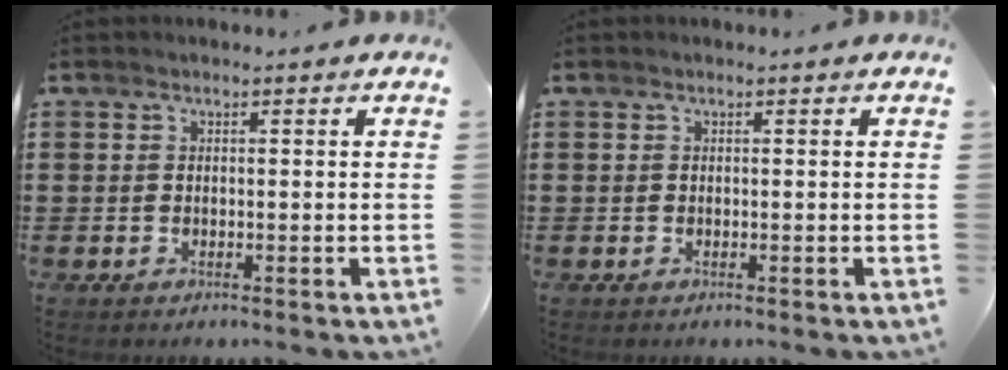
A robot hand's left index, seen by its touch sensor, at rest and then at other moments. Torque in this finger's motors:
{"motor_torque": [0.01, -0.01, -0.01, -0.01]}